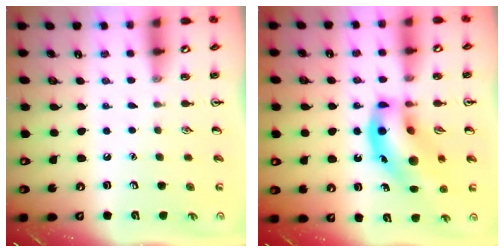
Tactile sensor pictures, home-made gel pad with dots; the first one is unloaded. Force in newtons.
{"total": 17.3, "press": 17.0, "slide": 3.2}